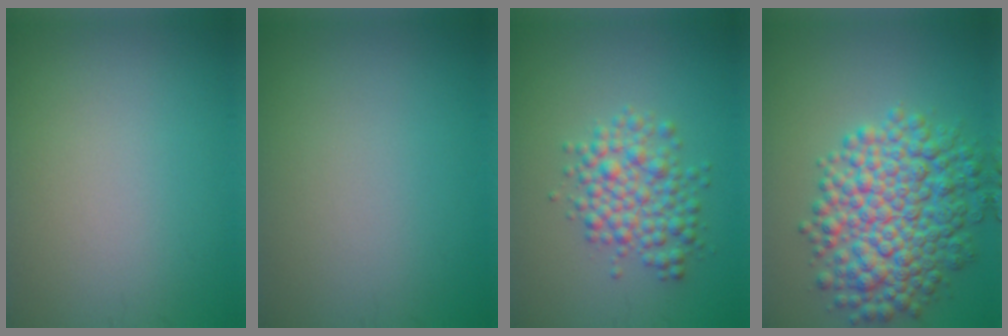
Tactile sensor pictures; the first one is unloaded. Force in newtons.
{"total": 0.0}
{"total": 4.1, "press": 4.1, "slide": 0.0}
{"total": 8.9, "press": 8.9, "slide": 0.1}